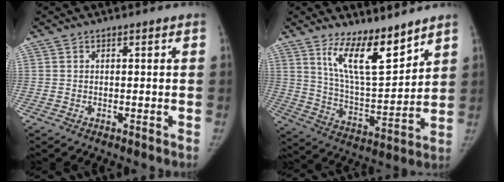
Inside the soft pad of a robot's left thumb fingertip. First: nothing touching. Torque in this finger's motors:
{"motor_torque": [0.12, 0.10, 0.25, 0.06, 0.31]}